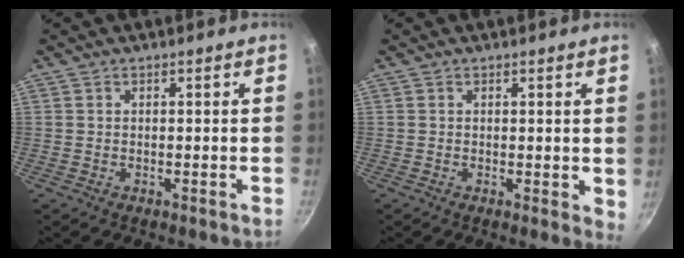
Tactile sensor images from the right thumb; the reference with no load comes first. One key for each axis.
{"total": 2.3, "fx": 0.6, "fy": 1.2, "fz": 1.9, "tx": -0.019, "ty": -0.004, "tz": 0.007}